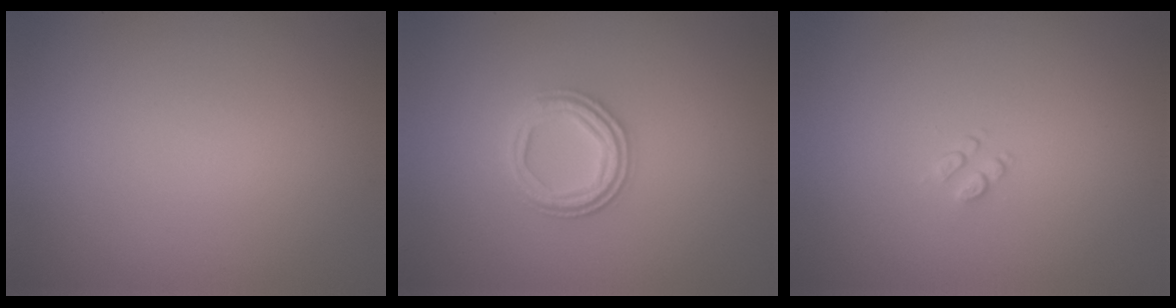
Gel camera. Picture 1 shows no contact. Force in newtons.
{"total": 3.3, "press": 2.9, "slide": 1.5}
{"total": 0.9, "press": 0.6, "slide": 0.7}